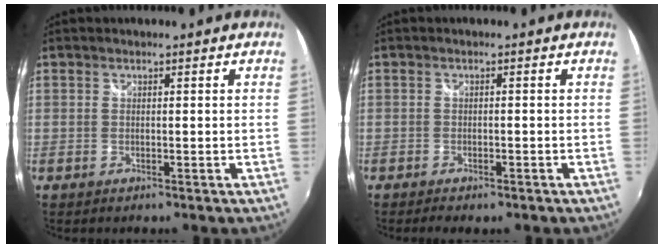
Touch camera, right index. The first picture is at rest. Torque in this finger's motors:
{"motor_torque": [-0.08, -0.07, 0.01, -0.05]}